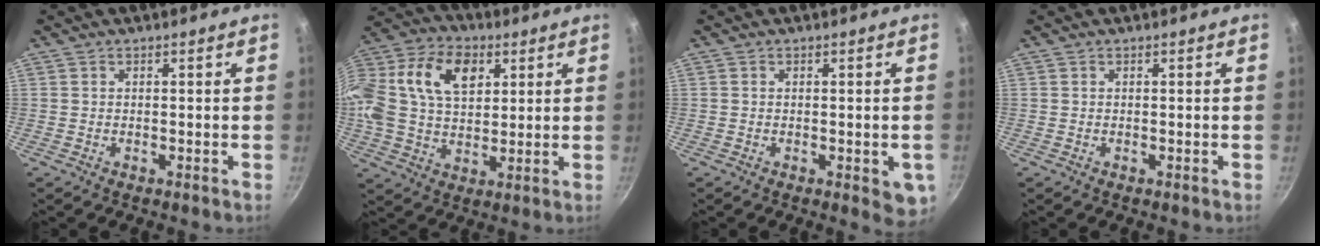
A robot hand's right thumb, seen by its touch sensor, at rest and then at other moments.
{"total": 22.1, "force": [6.7, 14.9, 14.9], "torque": [-0.307, 0.021, 0.107]}
{"total": 4.8, "force": [-1.1, 2.0, 4.2], "torque": [-0.036, -0.003, -0.012]}
{"total": 0.0}